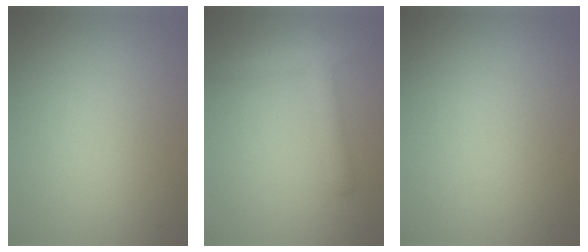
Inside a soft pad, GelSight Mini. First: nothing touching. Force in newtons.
{"total": 2.7, "press": 2.7, "slide": 0.1}
{"total": 0.0}